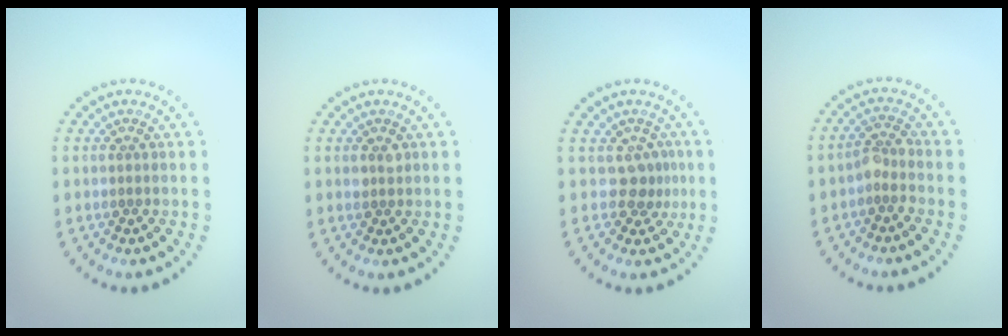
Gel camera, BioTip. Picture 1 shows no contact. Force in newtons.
{"total": 0.9, "press": 0.9, "slide": 0.3}
{"total": 2.0, "press": 1.4, "slide": 1.5}
{"total": 1.9, "press": 1.5, "slide": 1.2}